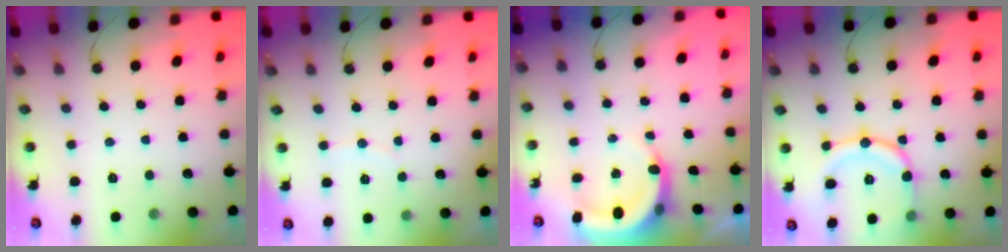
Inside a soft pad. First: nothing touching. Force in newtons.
{"total": 4.4, "press": 4.1, "slide": 1.5}
{"total": 5.3, "press": 5.3, "slide": 0.6}
{"total": 15.2, "press": 15.2, "slide": 1.3}